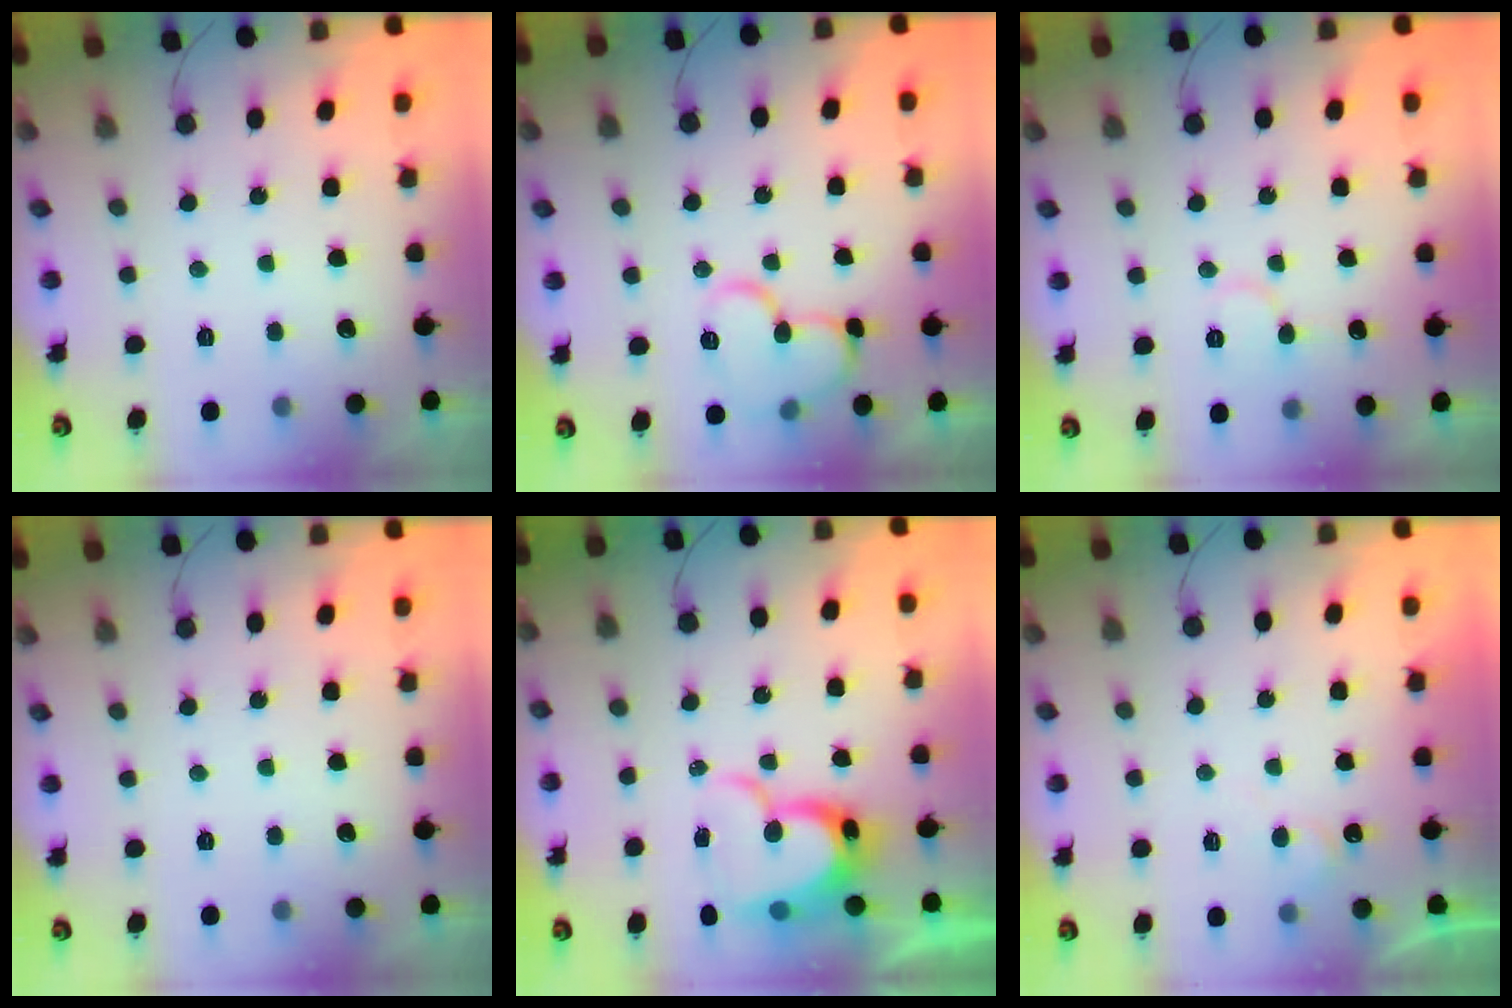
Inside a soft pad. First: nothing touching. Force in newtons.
{"total": 11.3, "press": 11.3, "slide": 0.6}
{"total": 6.1, "press": 6.1, "slide": 0.4}
{"total": 0.0}
{"total": 12.7, "press": 12.6, "slide": 1.4}
{"total": 5.5, "press": 5.5, "slide": 0.4}